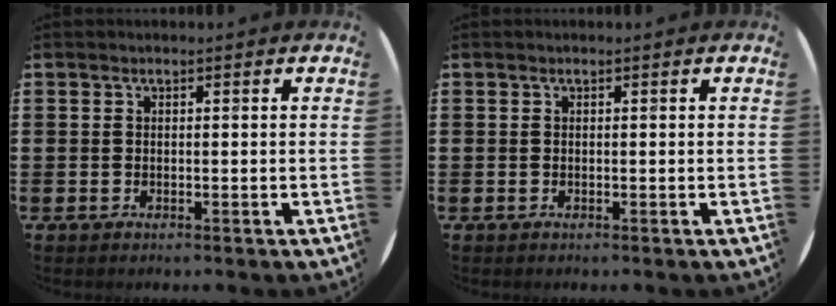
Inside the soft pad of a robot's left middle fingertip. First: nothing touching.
{"total": 0.0}